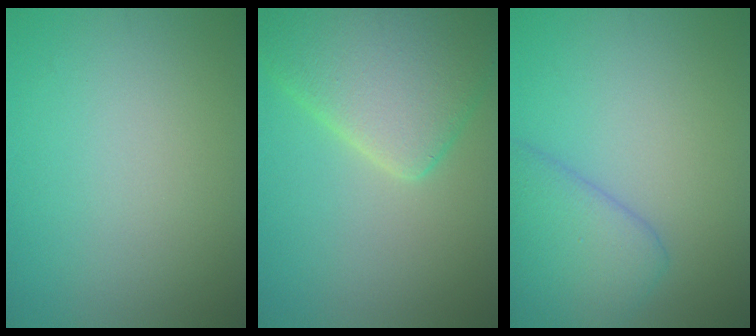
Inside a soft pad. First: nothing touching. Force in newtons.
{"total": 8.4, "press": 8.4, "slide": 0.6}
{"total": 4.8, "press": 4.8, "slide": 0.3}